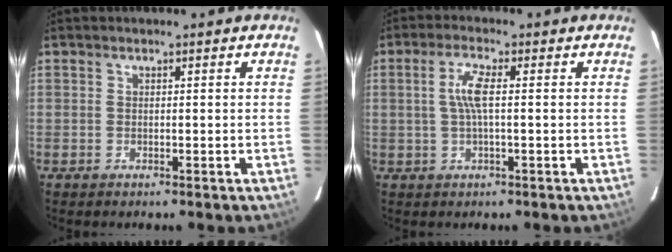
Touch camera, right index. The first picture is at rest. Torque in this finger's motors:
{"motor_torque": [0.28, -0.18, 0.28, 0.09]}